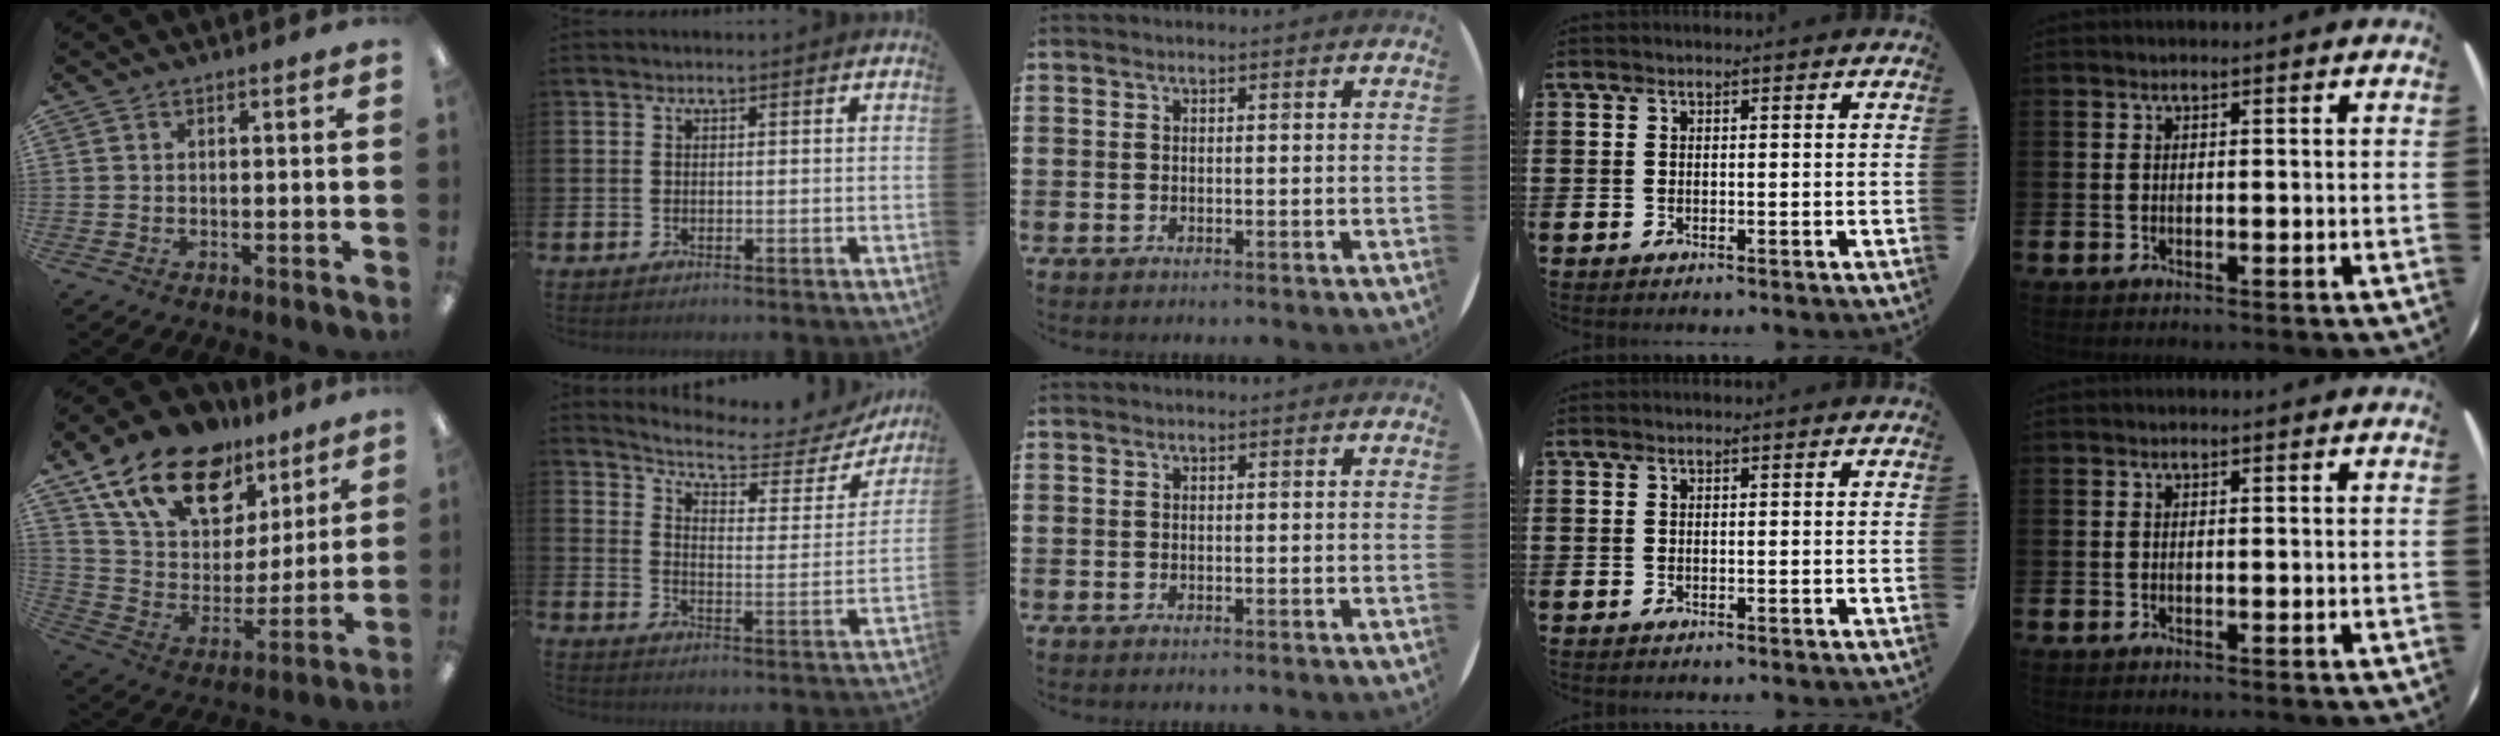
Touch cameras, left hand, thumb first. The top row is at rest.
{"thumb": {"total": 19.8, "force": [13.0, 11.5, 9.4], "torque": [-0.173, -0.064, 0.239]}, "index": {"total": 6.7, "force": [5.9, 1.7, 2.5], "torque": [-0.065, -0.045, 0.093]}}